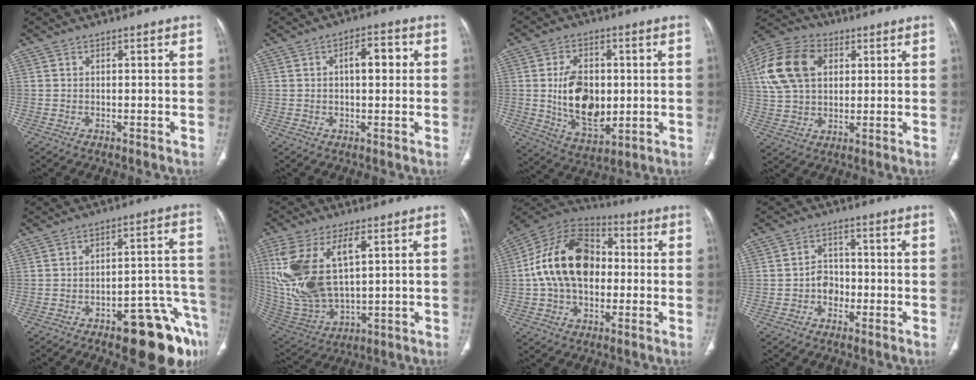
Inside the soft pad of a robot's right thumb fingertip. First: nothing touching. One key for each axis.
{"total": 5.7, "fx": 1.0, "fy": 2.7, "fz": 4.9, "tx": -0.059, "ty": 0.013, "tz": 0.010}
{"total": 13.6, "fx": 0.2, "fy": 8.6, "fz": 10.6, "tx": -0.156, "ty": -0.012, "tz": 0.017}
{"total": 15.7, "fx": 4.4, "fy": 10.9, "fz": 10.4, "tx": -0.193, "ty": 0.011, "tz": 0.080}
{"total": 16.7, "fx": -10.1, "fy": 5.8, "fz": 12.0, "tx": -0.080, "ty": 0.082, "tz": -0.134}
{"total": 18.5, "fx": 4.9, "fy": 9.0, "fz": 15.4, "tx": -0.330, "ty": -0.018, "tz": 0.109}
{"total": 18.9, "fx": 0.4, "fy": 12.8, "fz": 13.9, "tx": -0.232, "ty": 0.033, "tz": -0.002}
{"total": 3.9, "fx": -1.4, "fy": 3.2, "fz": 1.7, "tx": -0.007, "ty": 0.015, "tz": -0.030}